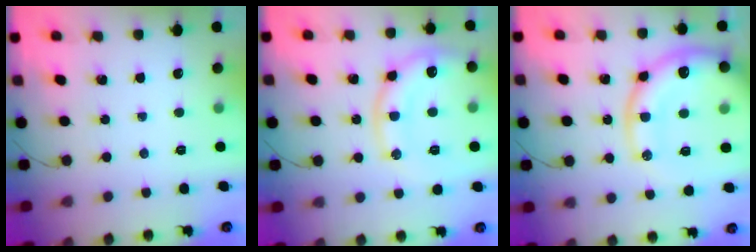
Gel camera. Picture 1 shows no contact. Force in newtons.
{"total": 14.3, "press": 14.3, "slide": 1.3}
{"total": 22.7, "press": 22.1, "slide": 4.8}